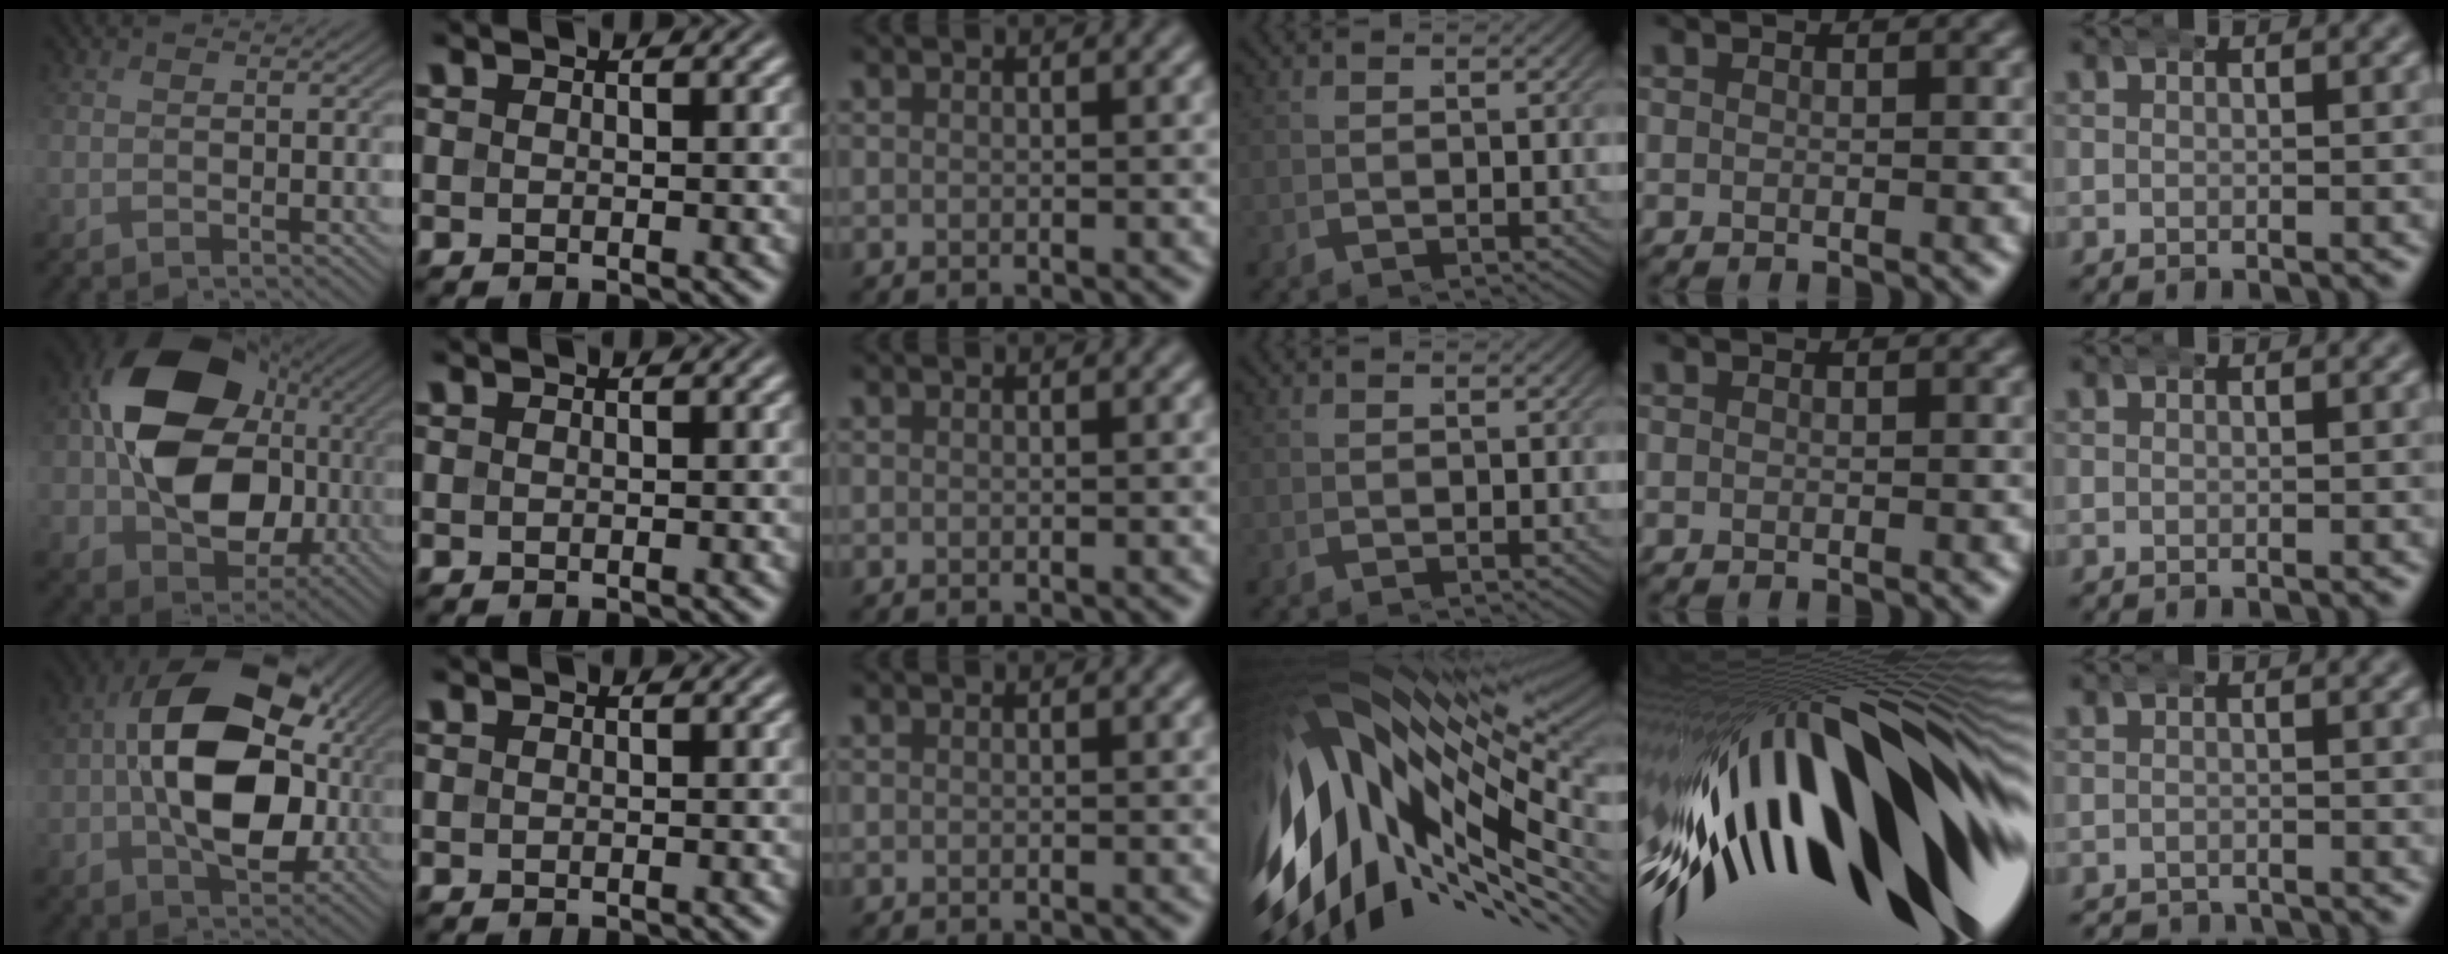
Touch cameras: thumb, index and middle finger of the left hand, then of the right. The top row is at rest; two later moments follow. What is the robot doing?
{"motion": "wrap", "object": "bandana"}